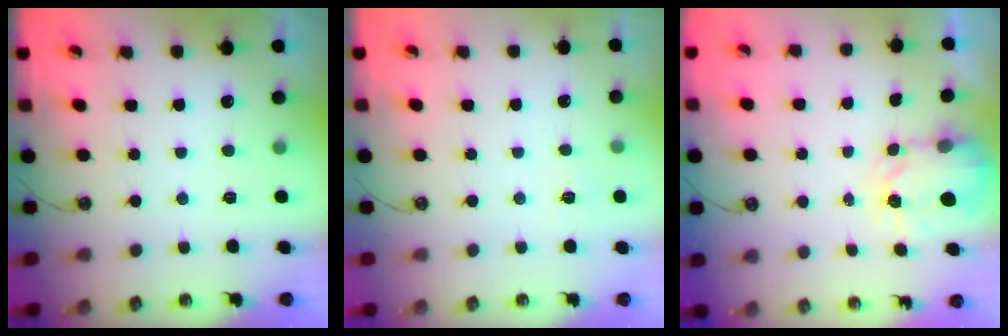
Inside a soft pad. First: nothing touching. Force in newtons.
{"total": 3.5, "press": 3.4, "slide": 0.4}
{"total": 3.5, "press": 3.5, "slide": 0.4}